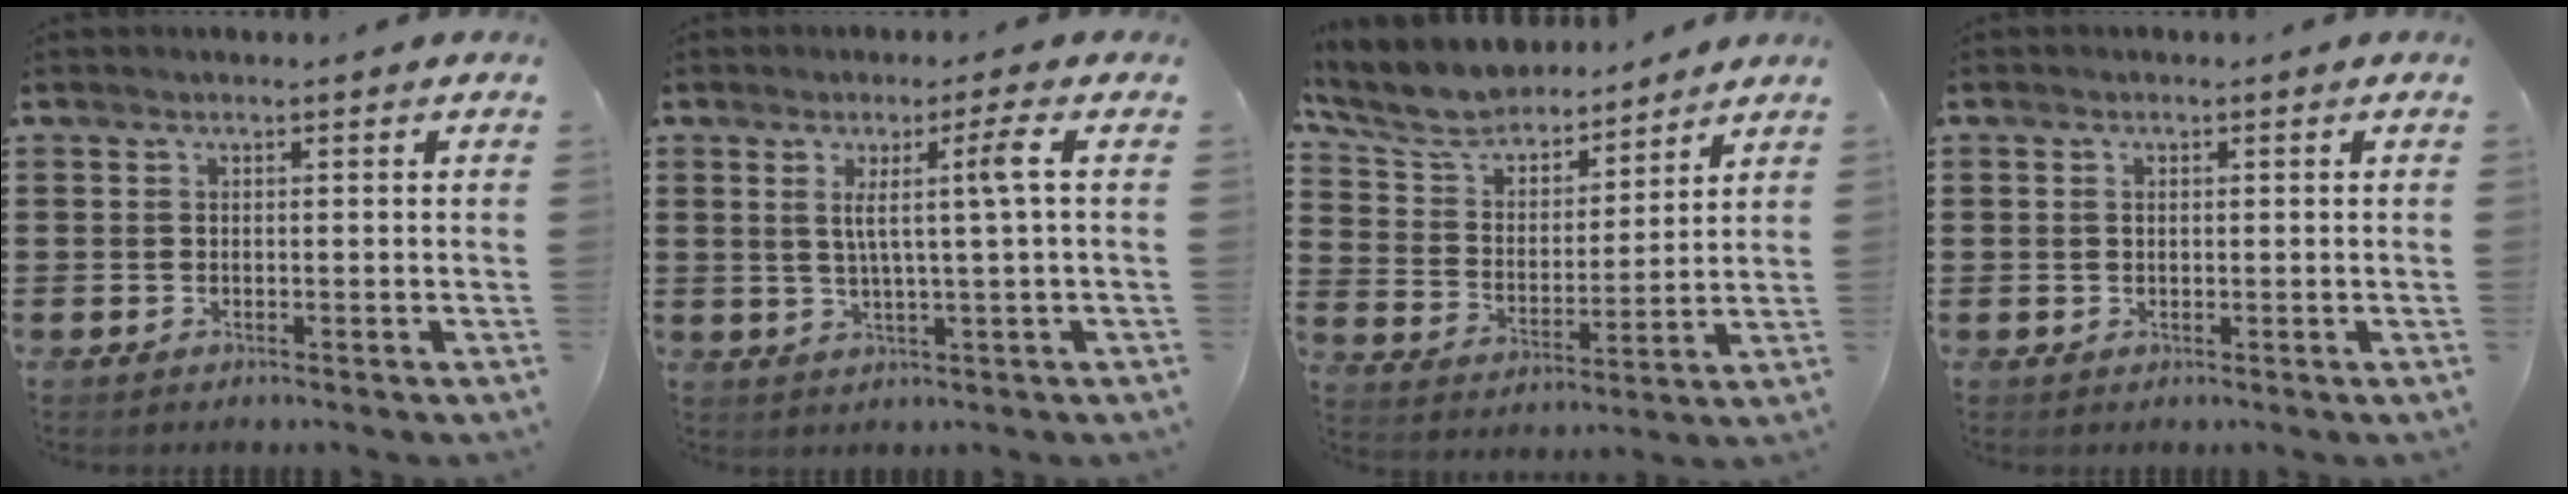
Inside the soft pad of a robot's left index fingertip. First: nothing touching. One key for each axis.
{"total": 5.9, "fx": 1.2, "fy": -0.5, "fz": 5.8, "tx": -0.112, "ty": -0.004, "tz": 0.012}
{"total": 7.7, "fx": 7.0, "fy": 2.1, "fz": 2.3, "tx": -0.081, "ty": -0.040, "tz": 0.124}
{"total": 0.9, "fx": 0.2, "fy": 0.8, "fz": 0.4, "tx": -0.010, "ty": 0.007, "tz": 0.003}